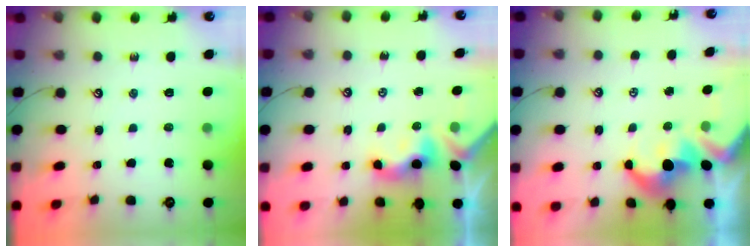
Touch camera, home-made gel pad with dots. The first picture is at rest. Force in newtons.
{"total": 3.8, "press": 3.8, "slide": 0.2}
{"total": 5.5, "press": 5.4, "slide": 1.2}